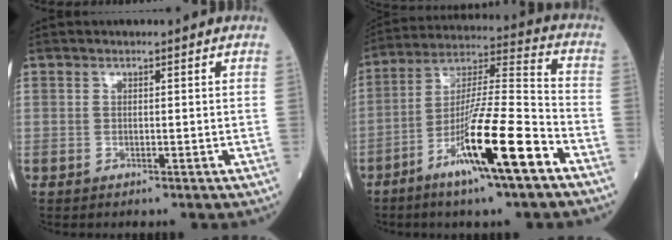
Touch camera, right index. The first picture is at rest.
{"total": 16.0, "force": [-8.0, 0.4, 13.9], "torque": [-0.257, -0.019, -0.142]}